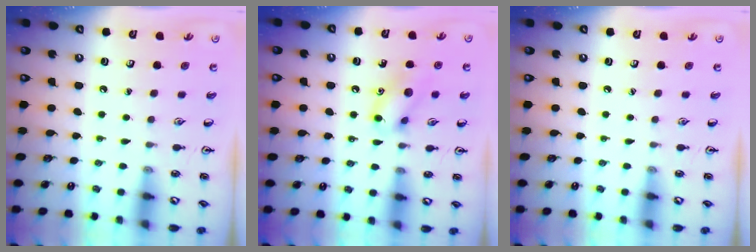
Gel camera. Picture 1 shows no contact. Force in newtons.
{"total": 9.8, "press": 9.7, "slide": 1.2}
{"total": 0.0}